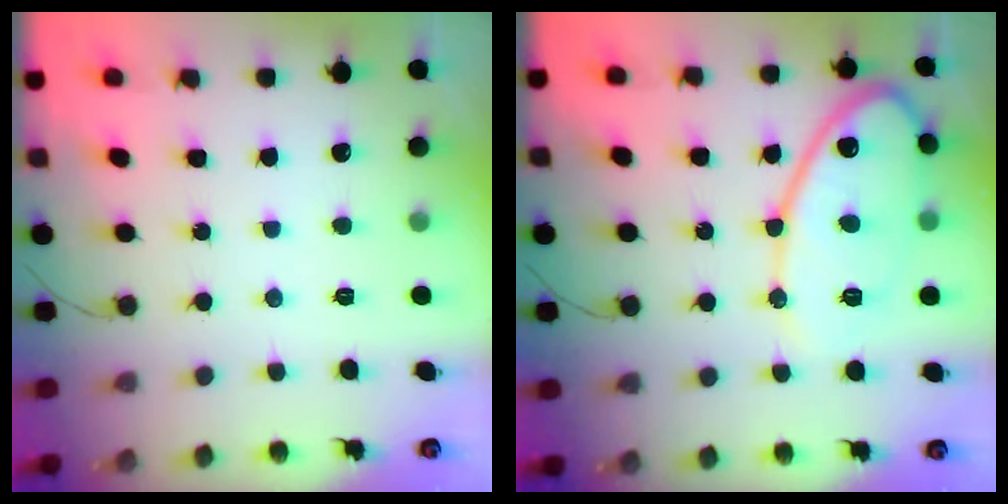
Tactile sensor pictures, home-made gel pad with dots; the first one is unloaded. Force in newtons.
{"total": 14.5, "press": 14.4, "slide": 1.3}